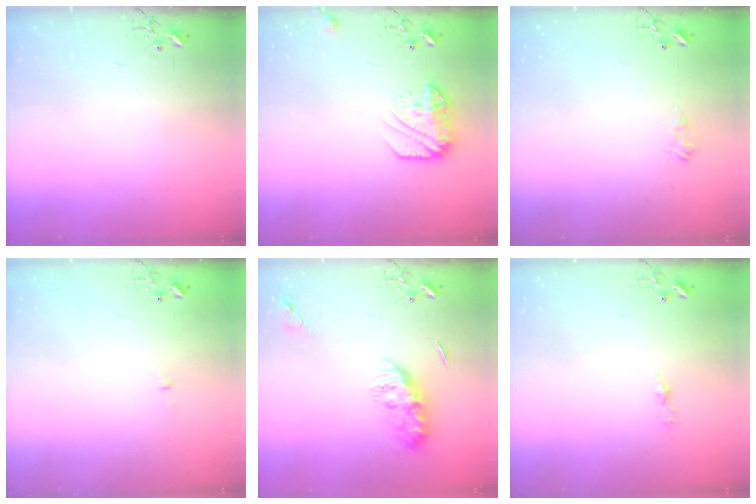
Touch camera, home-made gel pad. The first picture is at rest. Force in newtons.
{"total": 12.8, "press": 12.8, "slide": 0.7}
{"total": 6.2, "press": 6.1, "slide": 0.8}
{"total": 2.7, "press": 2.7, "slide": 0.3}
{"total": 9.8, "press": 9.8, "slide": 0.5}
{"total": 3.9, "press": 3.9, "slide": 0.5}